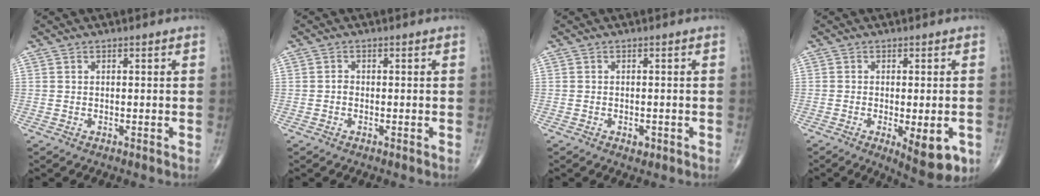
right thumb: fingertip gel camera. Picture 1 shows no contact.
{"total": 0.8, "force": [-0.3, 0.6, 0.5], "torque": [-0.003, 0.003, -0.009]}
{"total": 1.5, "force": [-0.7, 0.9, 1.0], "torque": [-0.013, 0.000, -0.009]}
{"total": 9.1, "force": [-3.0, 3.2, 8.0], "torque": [-0.102, -0.011, -0.035]}